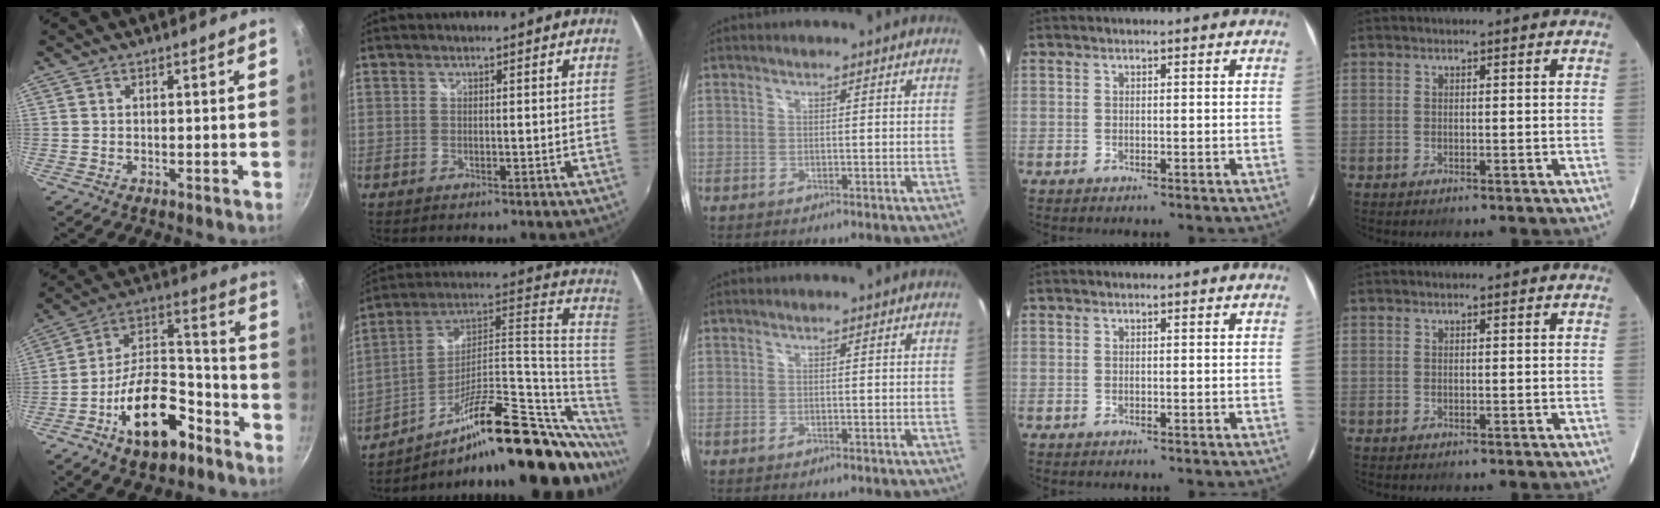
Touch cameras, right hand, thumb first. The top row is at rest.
{"thumb": {"total": 18.8, "force": [-9.7, 9.7, 12.9], "torque": [-0.180, 0.089, -0.160]}, "index": {"total": 28.5, "force": [-9.2, 9.3, 25.3], "torque": [-0.350, 0.024, -0.145]}}